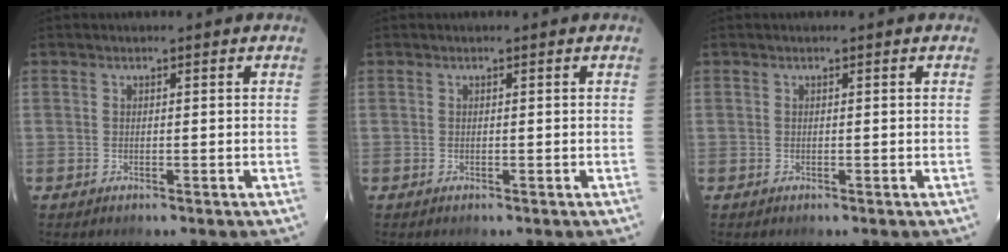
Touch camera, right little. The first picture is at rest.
{"total": 0.0}
{"total": 0.0}